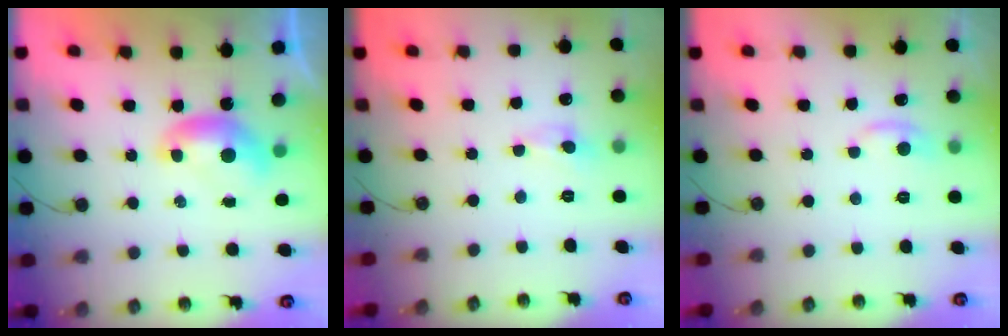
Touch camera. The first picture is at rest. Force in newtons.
{"total": 0.6, "press": 0.5, "slide": 0.4}
{"total": 0.7, "press": 0.1, "slide": 0.7}